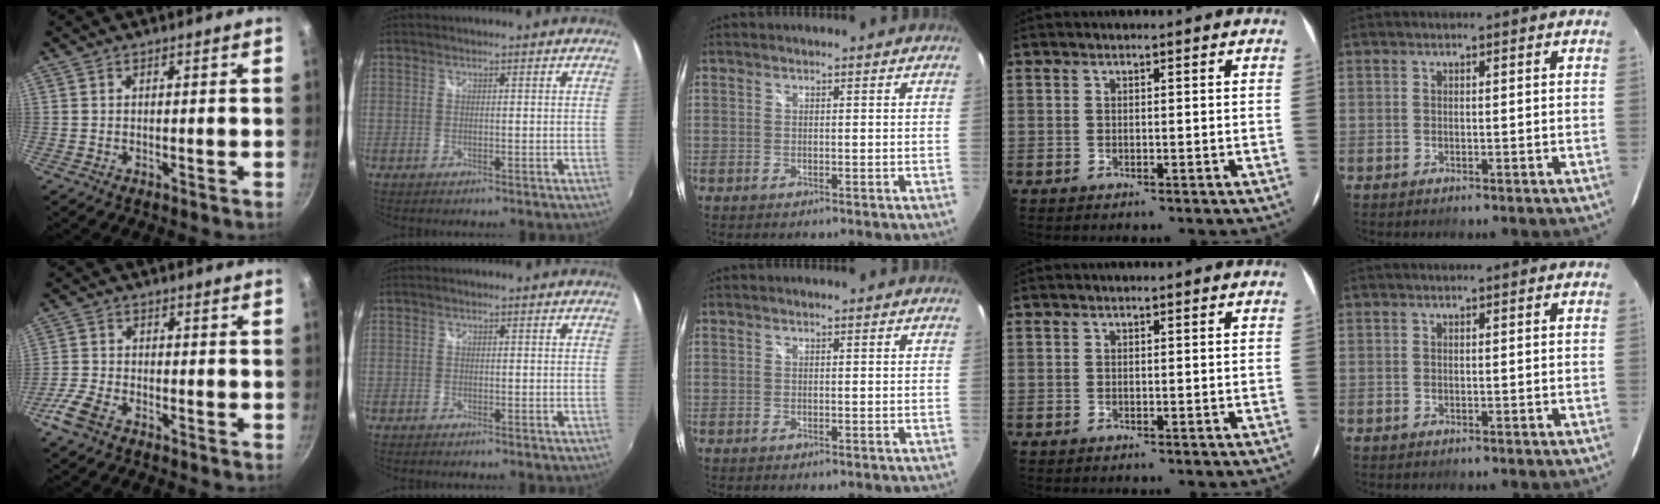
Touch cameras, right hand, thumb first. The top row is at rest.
{"thumb": {"total": 5.7, "force": [-3.7, 2.8, 3.4], "torque": [-0.080, 0.020, -0.081]}, "index": {"total": 0.7, "force": [-0.6, 0.4, 0.0], "torque": [-0.002, -0.003, -0.014]}}